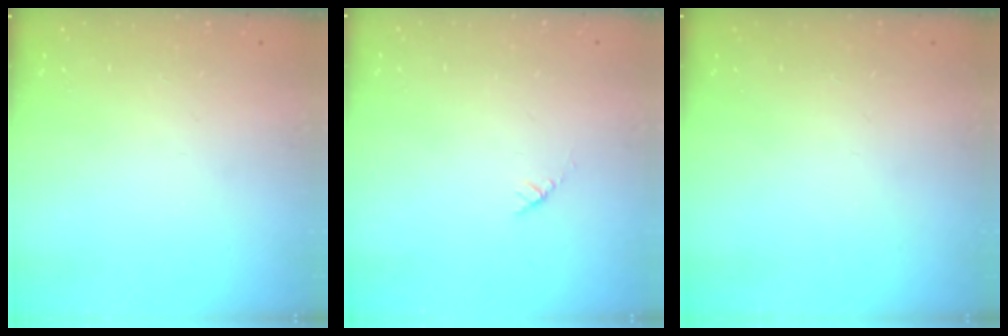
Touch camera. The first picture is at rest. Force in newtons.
{"total": 2.7, "press": 2.6, "slide": 0.4}
{"total": 0.0}